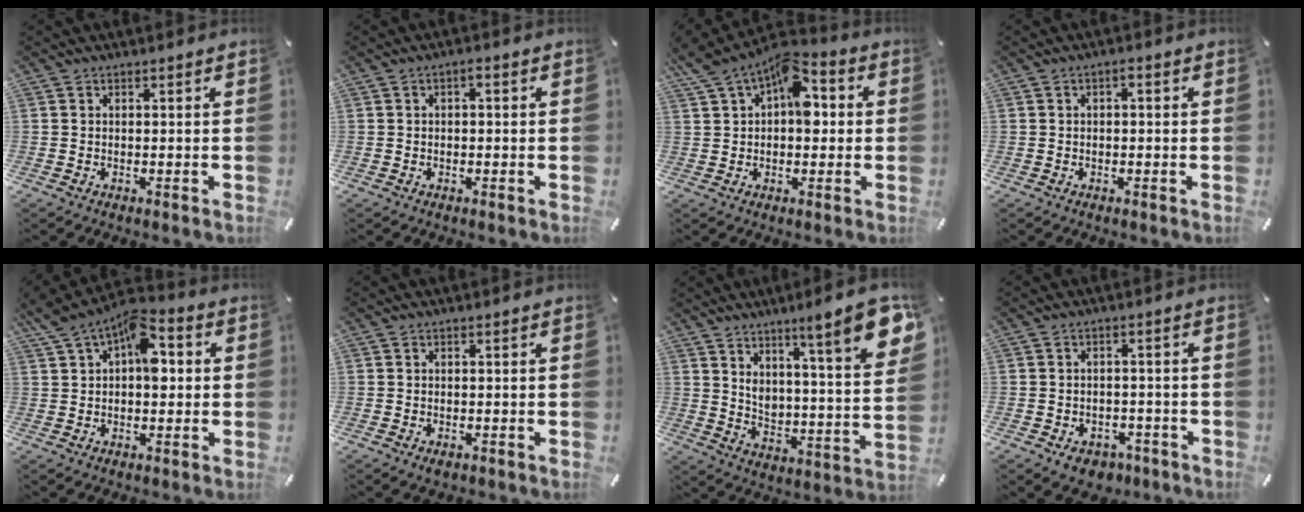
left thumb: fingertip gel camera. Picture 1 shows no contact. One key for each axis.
{"total": 1.2, "fx": 0.1, "fy": 0.7, "fz": 1.0, "tx": -0.019, "ty": 0.005, "tz": -0.001}
{"total": 10.2, "fx": 3.6, "fy": 6.6, "fz": 6.9, "tx": -0.097, "ty": -0.018, "tz": 0.063}
{"total": 1.1, "fx": 0.0, "fy": 0.6, "fz": 0.9, "tx": -0.017, "ty": 0.004, "tz": -0.001}
{"total": 10.0, "fx": 3.4, "fy": 6.4, "fz": 6.9, "tx": -0.089, "ty": -0.017, "tz": 0.057}
{"total": 0.8, "fx": -0.1, "fy": 0.6, "fz": 0.5, "tx": -0.008, "ty": 0.001, "tz": -0.002}
{"total": 14.7, "fx": 10.3, "fy": 2.6, "fz": 10.1, "tx": -0.157, "ty": -0.075, "tz": 0.163}
{"total": 4.6, "fx": -2.5, "fy": 3.4, "fz": 2.0, "tx": -0.034, "ty": 0.016, "tz": -0.044}